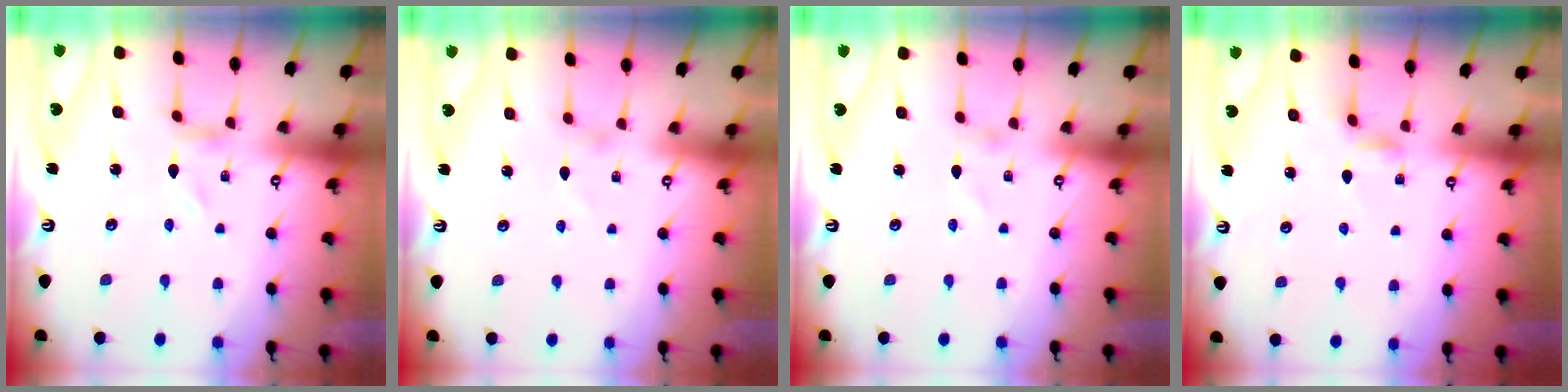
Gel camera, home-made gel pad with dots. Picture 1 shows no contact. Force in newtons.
{"total": 1.9, "press": 1.9, "slide": 0.3}
{"total": 0.5, "press": 0.5, "slide": 0.1}
{"total": 2.7, "press": 2.7, "slide": 0.5}